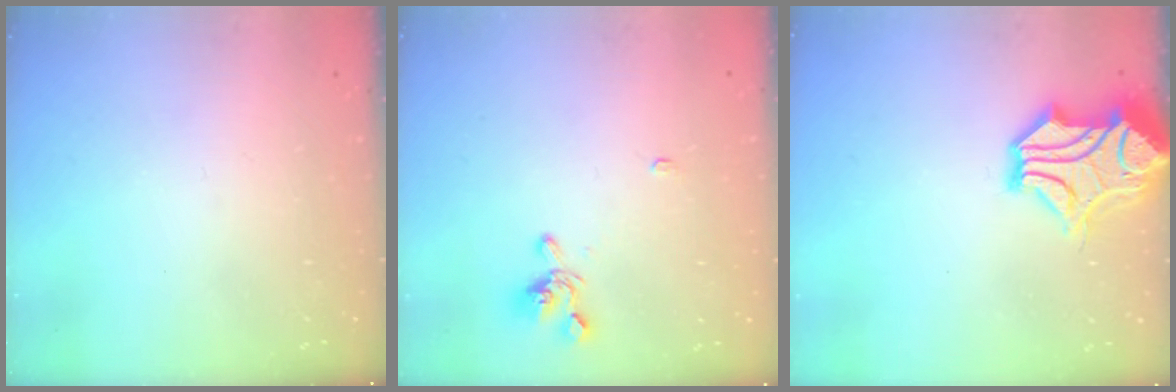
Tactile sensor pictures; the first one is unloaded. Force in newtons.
{"total": 2.2, "press": 2.0, "slide": 0.8}
{"total": 9.6, "press": 9.4, "slide": 2.0}